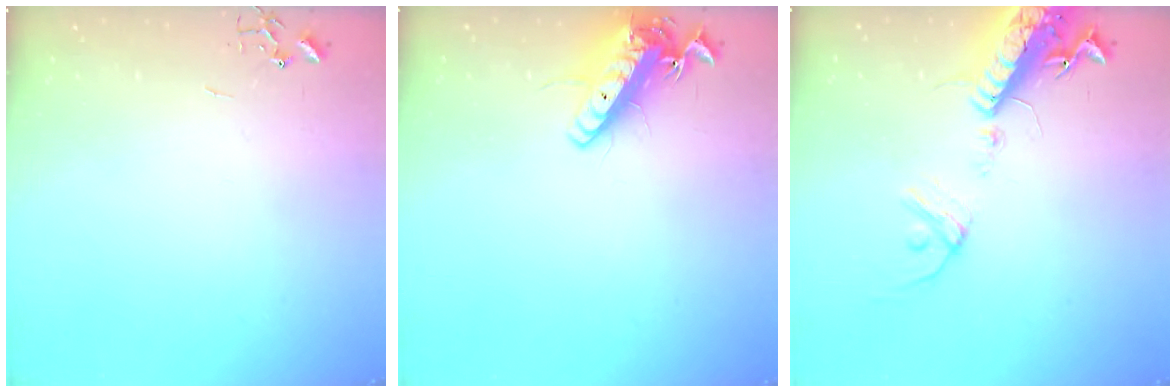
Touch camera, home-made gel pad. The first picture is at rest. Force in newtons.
{"total": 14.1, "press": 13.9, "slide": 2.4}
{"total": 17.4, "press": 16.9, "slide": 4.1}